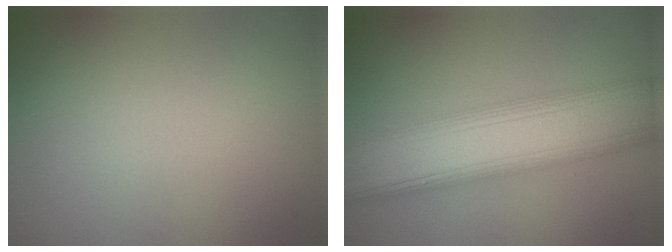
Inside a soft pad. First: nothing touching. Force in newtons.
{"total": 10.3, "press": 10.3, "slide": 0.1}